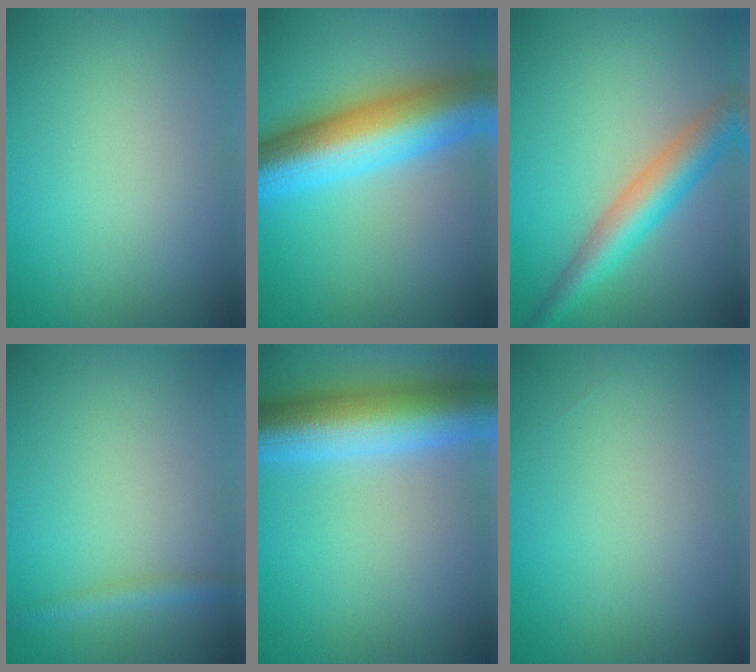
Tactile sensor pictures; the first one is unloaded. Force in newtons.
{"total": 11.7, "press": 11.7, "slide": 0.3}
{"total": 5.4, "press": 5.4, "slide": 0.2}
{"total": 1.5, "press": 1.5, "slide": 0.0}
{"total": 9.9, "press": 9.9, "slide": 0.3}
{"total": 0.0}